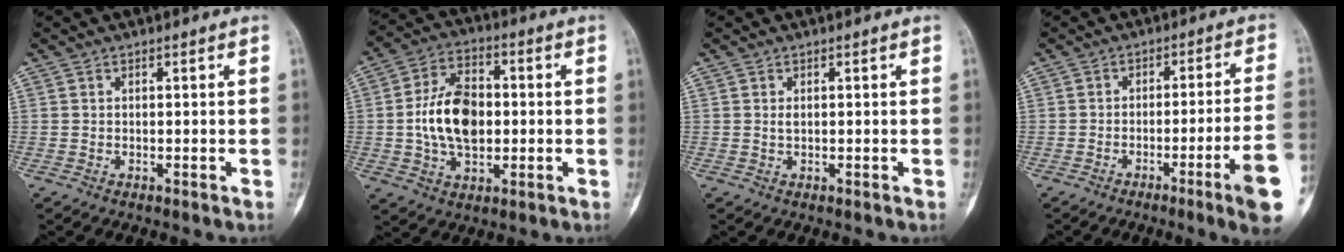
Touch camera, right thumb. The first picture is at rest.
{"total": 13.4, "force": [-0.2, 8.5, 10.4], "torque": [-0.169, 0.014, -0.005]}
{"total": 0.7, "force": [0.2, 0.3, 0.6], "torque": [-0.012, -0.001, 0.004]}
{"total": 11.6, "force": [-4.6, -0.7, 10.6], "torque": [-0.151, 0.015, -0.068]}